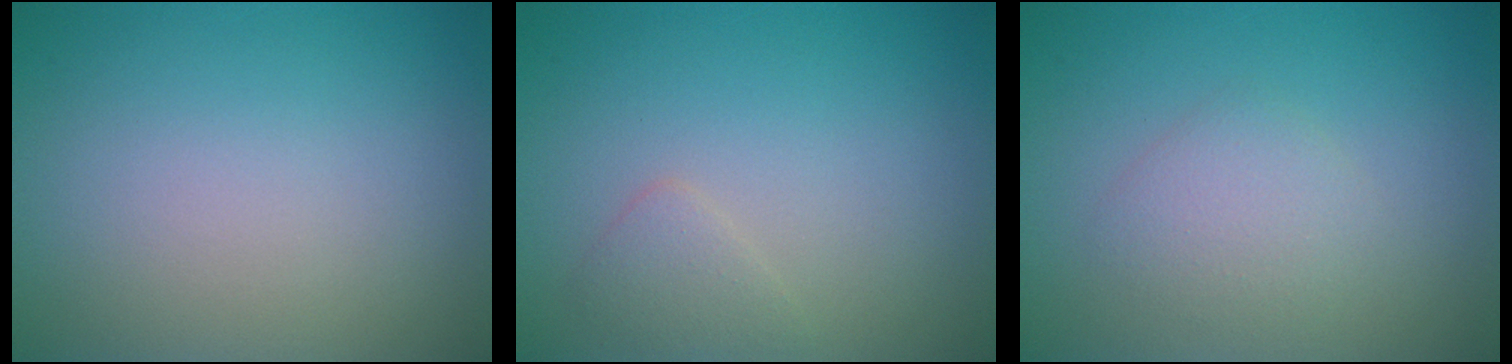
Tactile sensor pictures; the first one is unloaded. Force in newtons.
{"total": 1.2, "press": 1.2, "slide": 0.1}
{"total": 2.1, "press": 2.1, "slide": 0.1}